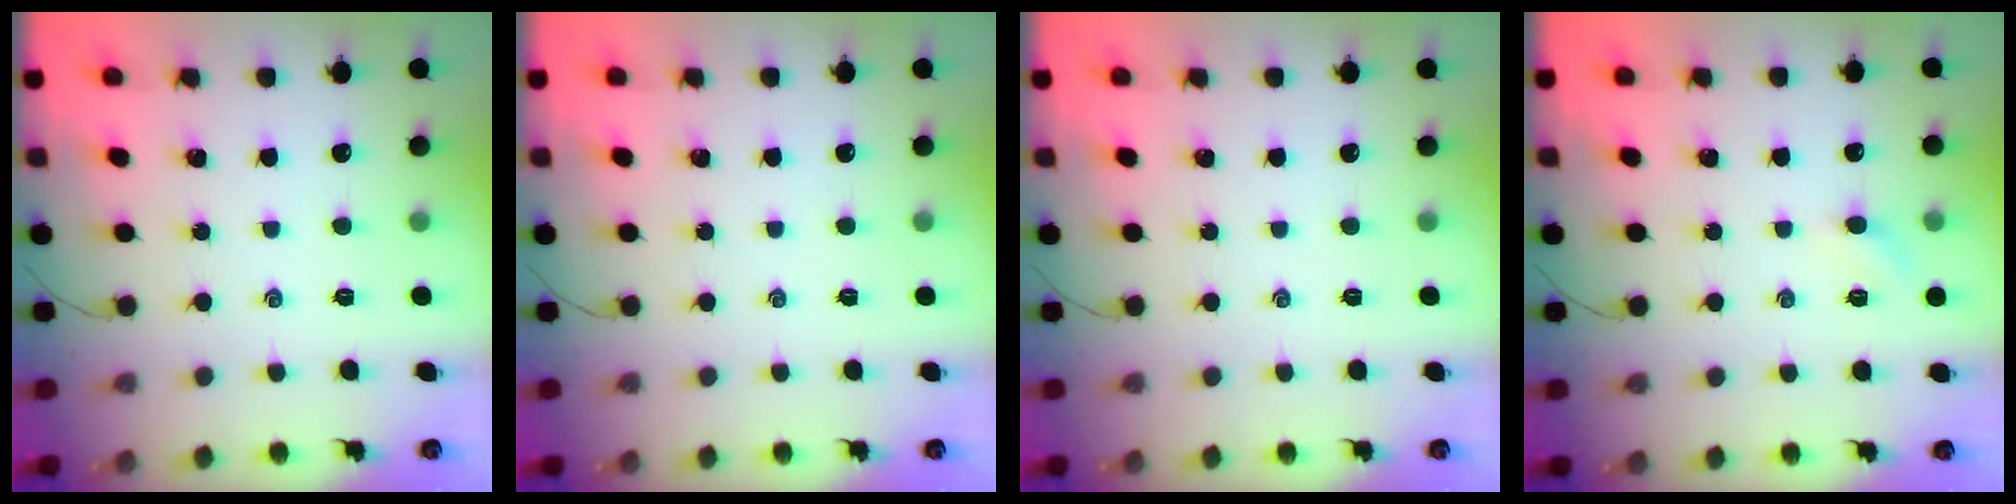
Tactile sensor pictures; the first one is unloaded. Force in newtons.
{"total": 0.0}
{"total": 0.0}
{"total": 3.1, "press": 3.0, "slide": 1.0}